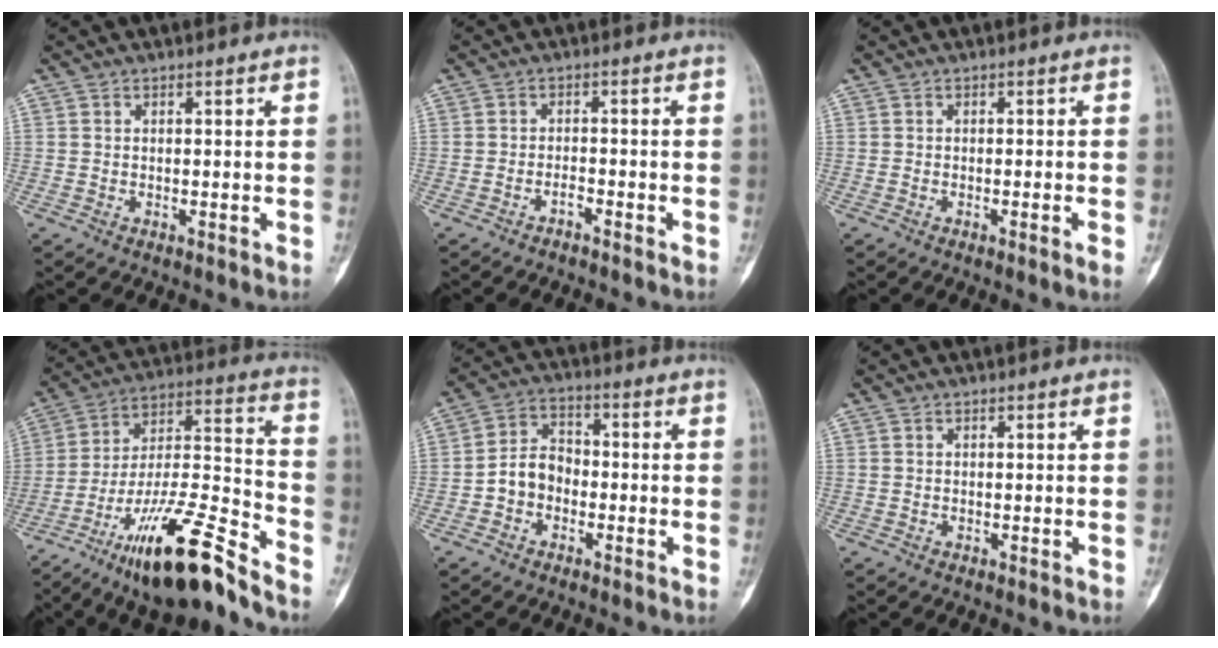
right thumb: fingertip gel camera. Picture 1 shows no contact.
{"total": 1.5, "force": [-1.3, 0.2, 0.7], "torque": [-0.016, 0.016, -0.023]}
{"total": 1.6, "force": [-0.6, -0.1, 1.5], "torque": [-0.026, -0.001, -0.008]}
{"total": 20.3, "force": [-14.5, 3.6, 13.8], "torque": [-0.256, 0.081, -0.254]}
{"total": 6.8, "force": [-2.0, 5.4, 3.6], "torque": [-0.048, 0.031, -0.048]}
{"total": 0.0}